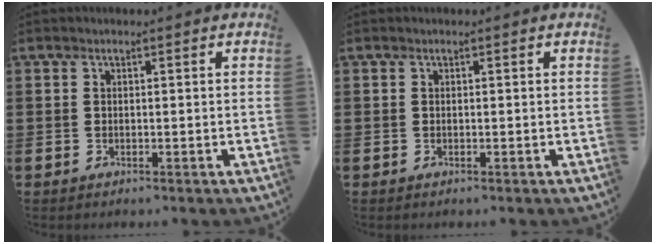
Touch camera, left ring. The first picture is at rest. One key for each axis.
{"total": 0.0}